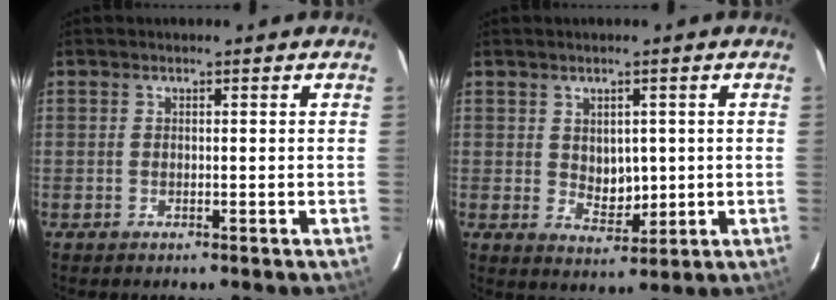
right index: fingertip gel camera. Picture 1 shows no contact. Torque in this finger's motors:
{"motor_torque": [0.17, 0.15, 0.25, 0.02]}